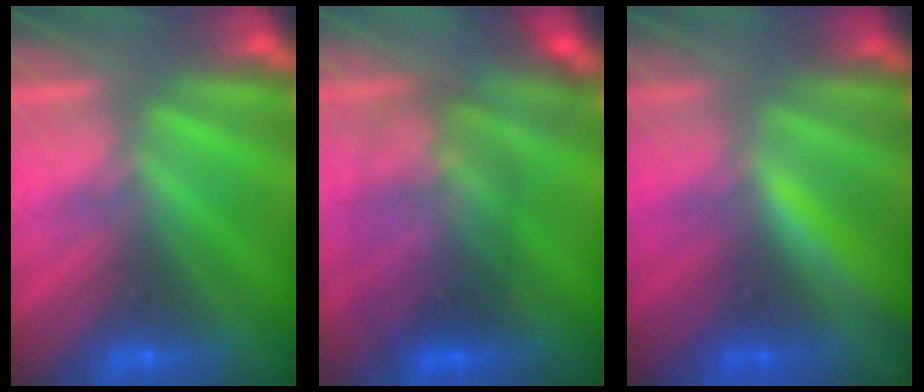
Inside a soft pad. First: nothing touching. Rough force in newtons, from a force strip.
{"total": 2.8}
{"total": 1.7}